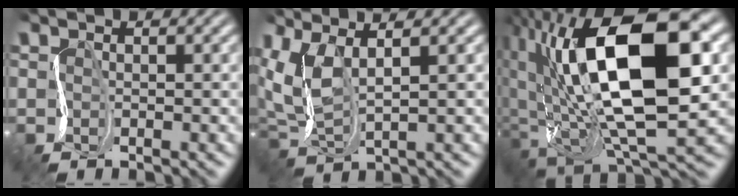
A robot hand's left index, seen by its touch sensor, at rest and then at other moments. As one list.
[{"total": 3.1, "force": [2.5, 0.7, 1.7], "torque": [-0.083, 0.013, 0.060]}, {"total": 14.2, "force": [2.6, 7.0, 12.1], "torque": [-0.241, 0.002, 0.043]}]